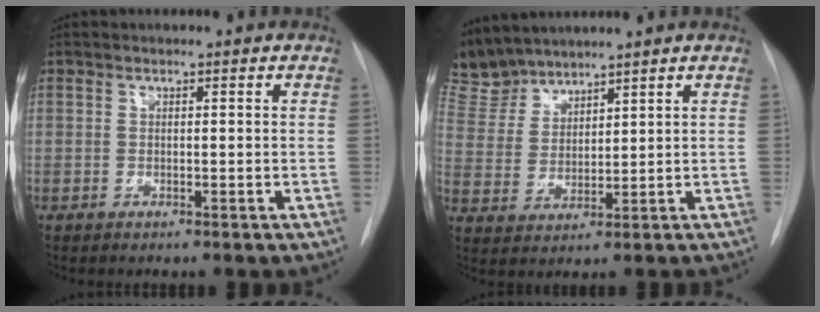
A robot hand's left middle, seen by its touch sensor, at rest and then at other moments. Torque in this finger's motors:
{"motor_torque": [1.08, -1.06, 0.26, -0.07]}